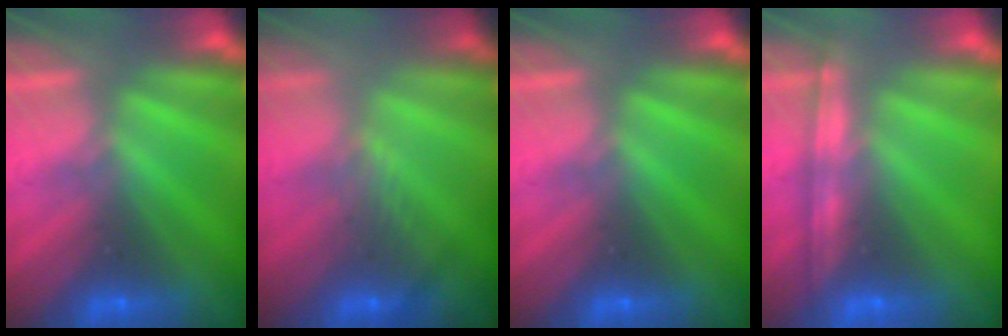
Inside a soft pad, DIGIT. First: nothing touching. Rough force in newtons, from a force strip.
{"total": 2.8}
{"total": 0.0}
{"total": 1.2}